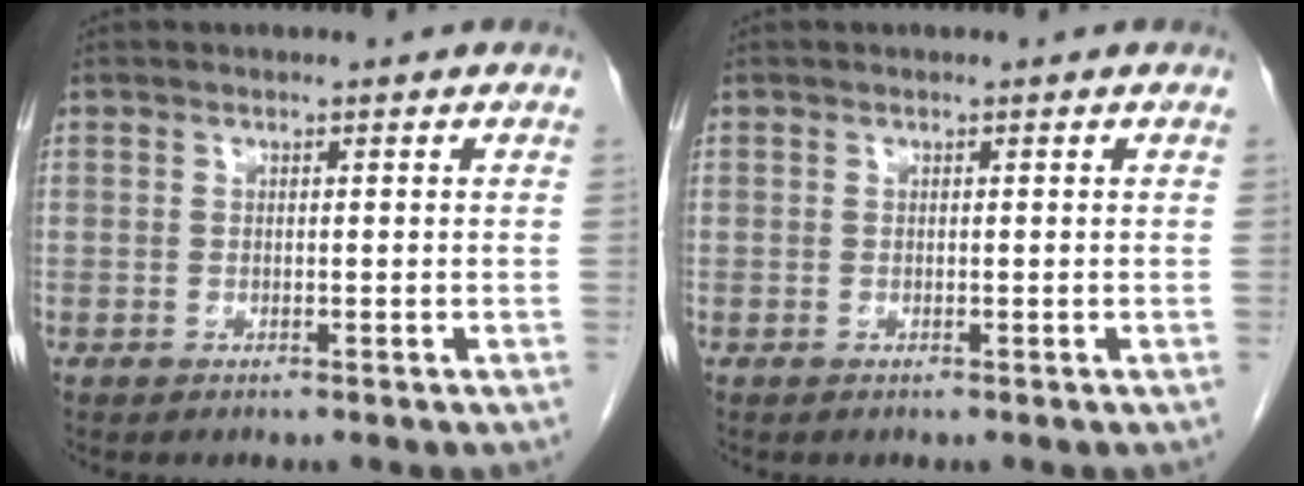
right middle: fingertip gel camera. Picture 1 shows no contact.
{"total": 0.0}